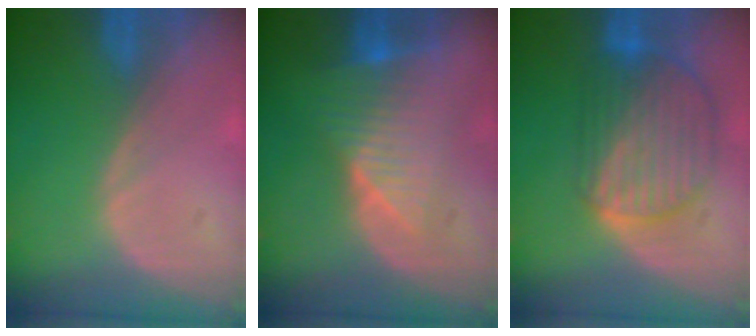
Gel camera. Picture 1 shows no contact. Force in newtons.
{"total": 8.0, "press": 6.9, "slide": 4.0}
{"total": 9.7, "press": 8.2, "slide": 5.2}